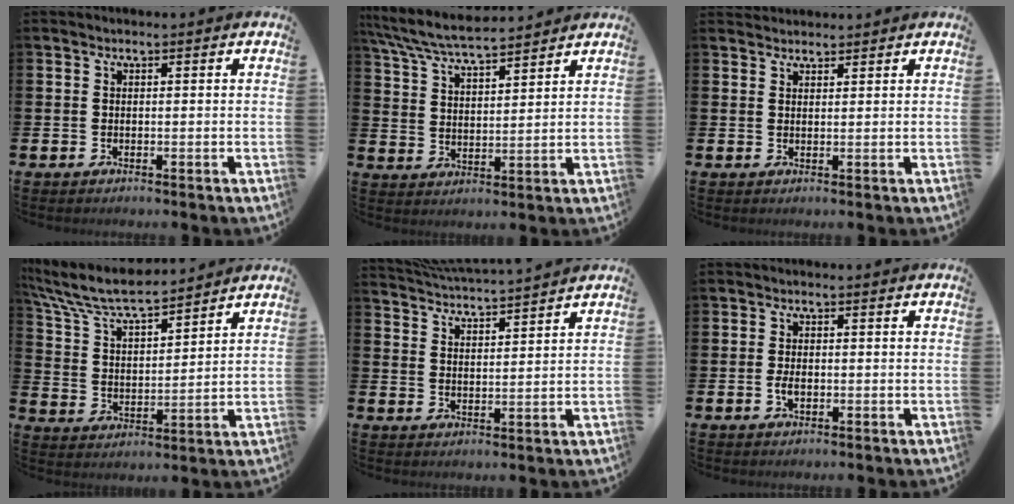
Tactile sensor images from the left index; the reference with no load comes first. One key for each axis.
{"total": 7.0, "fx": 6.6, "fy": 0.8, "fz": 2.0, "tx": -0.066, "ty": -0.033, "tz": 0.119}
{"total": 1.9, "fx": 1.8, "fy": 0.5, "fz": -0.1, "tx": 0.010, "ty": -0.007, "tz": 0.032}
{"total": 8.0, "fx": 7.5, "fy": 1.1, "fz": 2.7, "tx": -0.085, "ty": -0.047, "tz": 0.131}
{"total": 4.4, "fx": 4.4, "fy": -0.3, "fz": 0.2, "tx": -0.022, "ty": -0.031, "tz": 0.078}
{"total": 2.0, "fx": -0.5, "fy": 1.1, "fz": 1.6, "tx": -0.022, "ty": 0.000, "tz": -0.011}